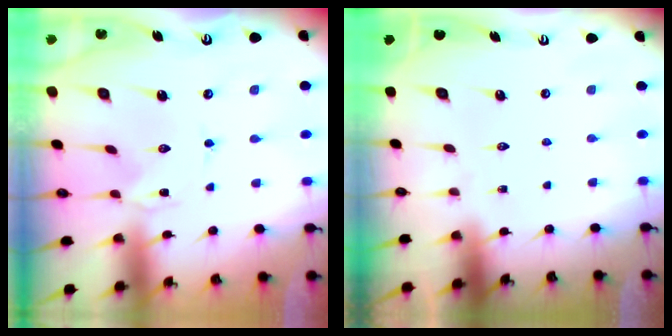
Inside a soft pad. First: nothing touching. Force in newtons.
{"total": 0.0}